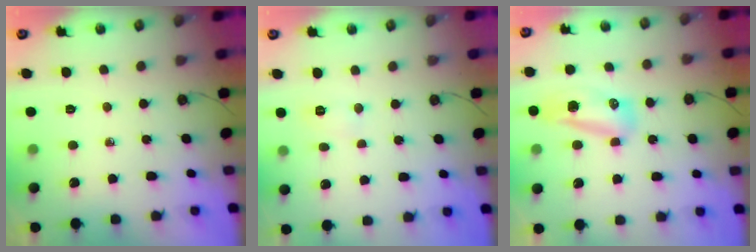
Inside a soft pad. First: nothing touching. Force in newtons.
{"total": 4.6, "press": 4.4, "slide": 1.2}
{"total": 17.6, "press": 11.8, "slide": 13.1}